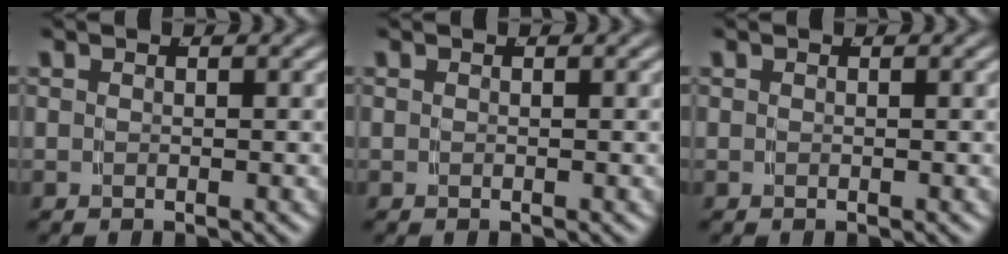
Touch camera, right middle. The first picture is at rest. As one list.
[{"total": 0.0}, {"total": 0.0}]